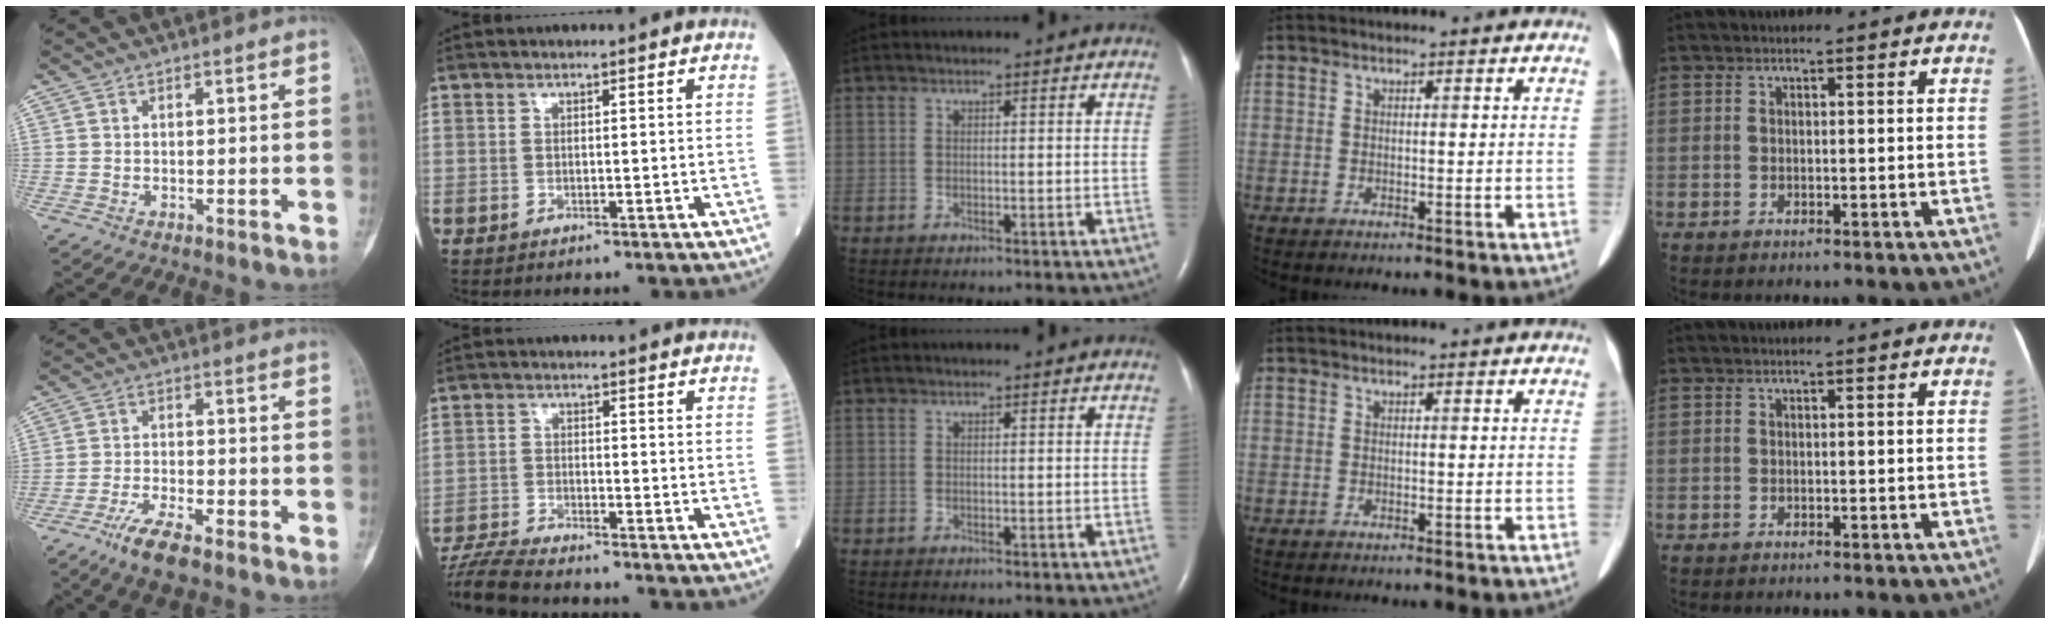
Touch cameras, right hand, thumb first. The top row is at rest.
{"thumb": {"total": 7.5, "force": [-5.1, 2.1, 5.1], "torque": [-0.105, 0.015, -0.094]}, "index": {"total": 8.7, "force": [-8.2, -0.2, 2.9], "torque": [-0.057, -0.017, -0.148]}}